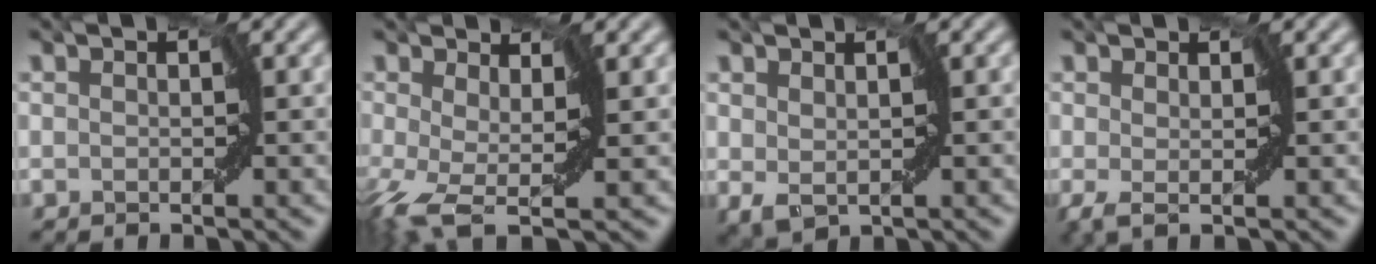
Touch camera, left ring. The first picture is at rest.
{"total": 5.4, "force": [-2.0, 2.0, 4.6], "torque": [-0.109, -0.016, -0.053]}
{"total": 2.5, "force": [-0.1, 1.8, 1.7], "torque": [-0.037, -0.011, -0.004]}
{"total": 2.0, "force": [-0.5, 0.6, 1.8], "torque": [-0.044, -0.003, -0.016]}